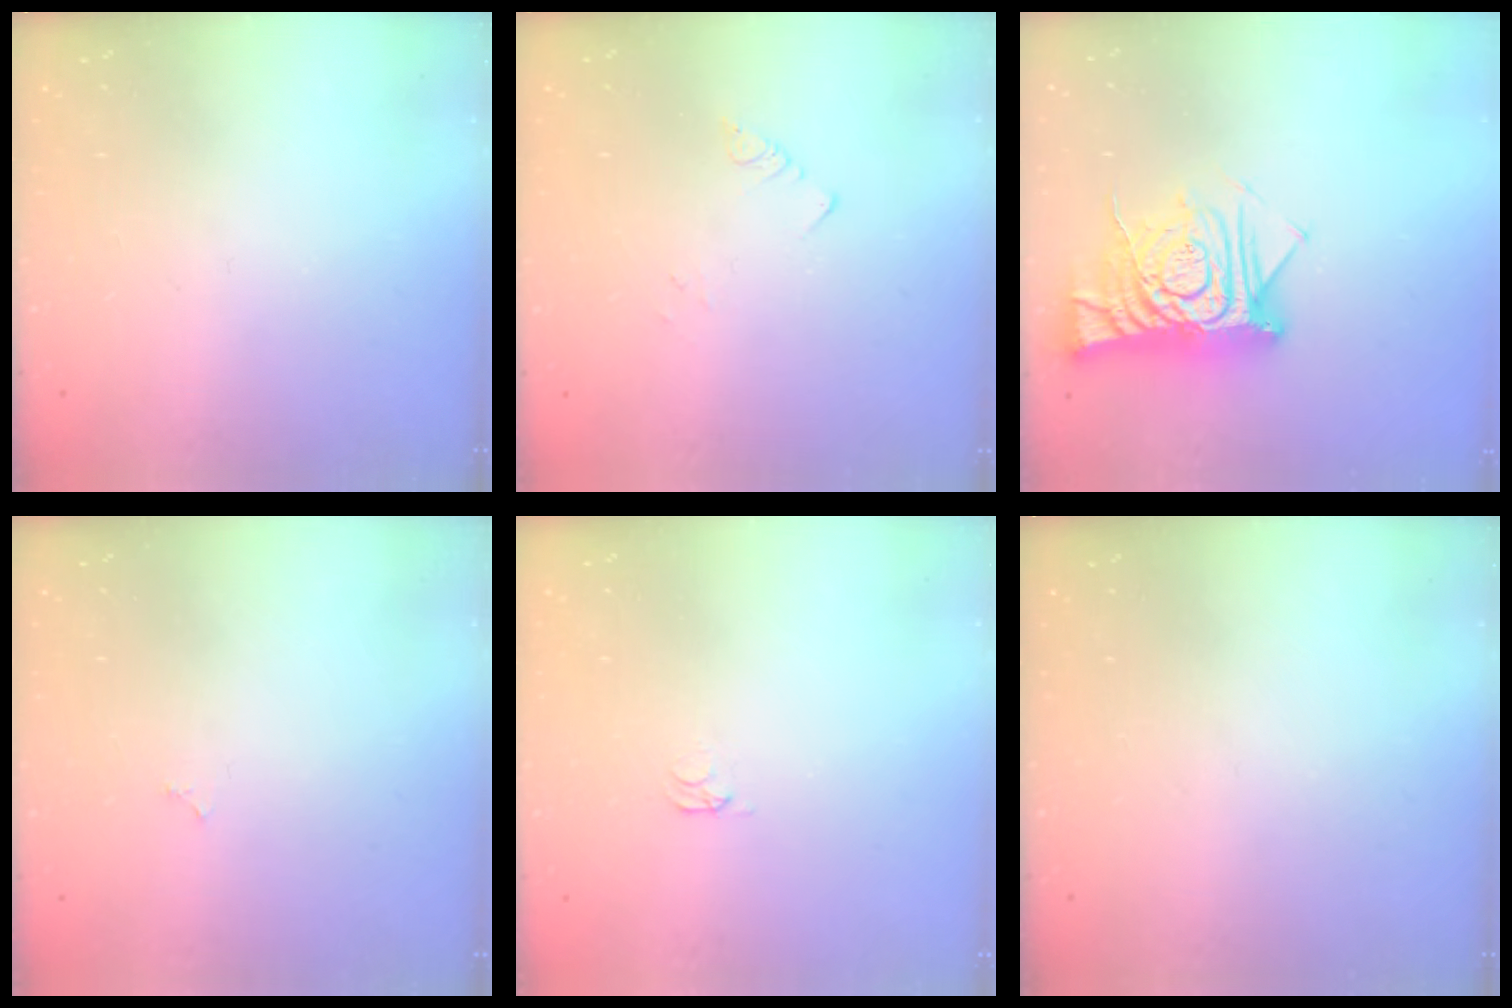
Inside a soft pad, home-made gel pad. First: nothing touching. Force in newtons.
{"total": 1.3, "press": 1.2, "slide": 0.1}
{"total": 12.6, "press": 12.6, "slide": 1.1}
{"total": 1.8, "press": 1.8, "slide": 0.3}
{"total": 1.6, "press": 1.6, "slide": 0.4}
{"total": 0.0}